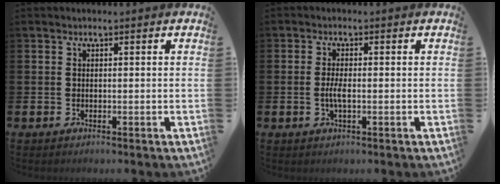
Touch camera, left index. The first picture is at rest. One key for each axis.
{"total": 2.3, "fx": -0.3, "fy": 0.7, "fz": 2.2, "tx": -0.045, "ty": -0.003, "tz": -0.010}